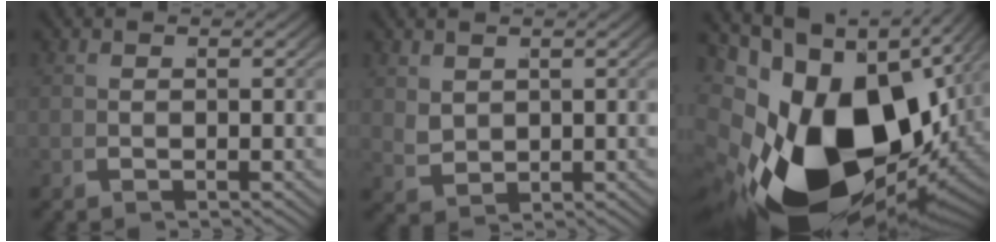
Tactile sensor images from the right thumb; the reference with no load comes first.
{"total": 1.7, "force": [1.0, 1.0, 1.0], "torque": [-0.023, -0.009, 0.034]}
{"total": 23.3, "force": [-2.2, 13.6, 18.9], "torque": [-0.351, -0.055, -0.005]}